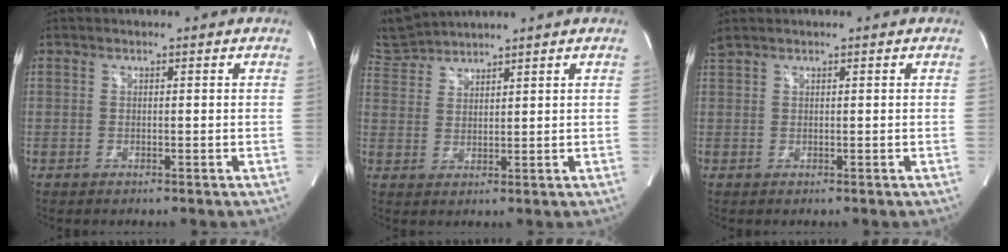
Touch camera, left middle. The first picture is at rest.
{"total": 5.8, "force": [5.8, 0.1, 0.1], "torque": [-0.019, 0.021, 0.121]}
{"total": 1.1, "force": [1.0, 0.1, 0.4], "torque": [-0.019, 0.019, 0.027]}